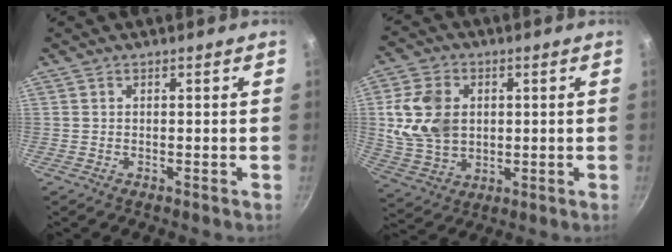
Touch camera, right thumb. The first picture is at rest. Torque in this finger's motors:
{"motor_torque": [1.65, 1.86, 0.54, -0.66, 0.06]}